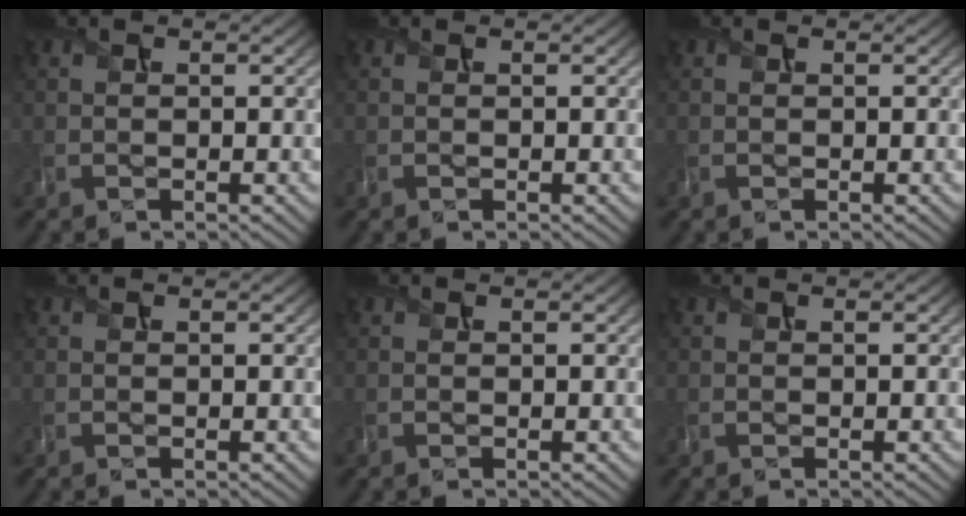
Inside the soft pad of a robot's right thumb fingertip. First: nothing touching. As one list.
[{"total": 0.0}, {"total": 0.0}, {"total": 0.0}, {"total": 0.0}, {"total": 0.0}]